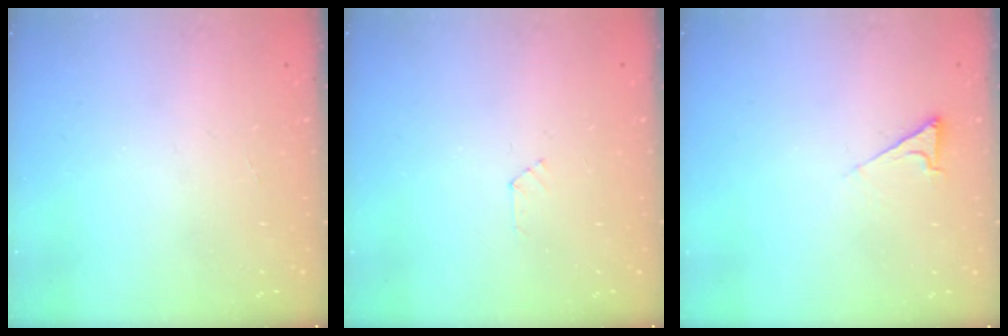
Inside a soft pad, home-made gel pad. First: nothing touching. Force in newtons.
{"total": 2.3, "press": 2.3, "slide": 0.3}
{"total": 4.4, "press": 4.3, "slide": 0.7}